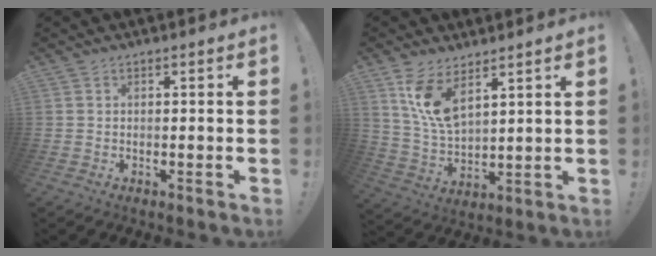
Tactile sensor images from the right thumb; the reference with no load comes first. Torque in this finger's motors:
{"motor_torque": [0.69, 0.95, 0.05, 0.42, 0.42]}